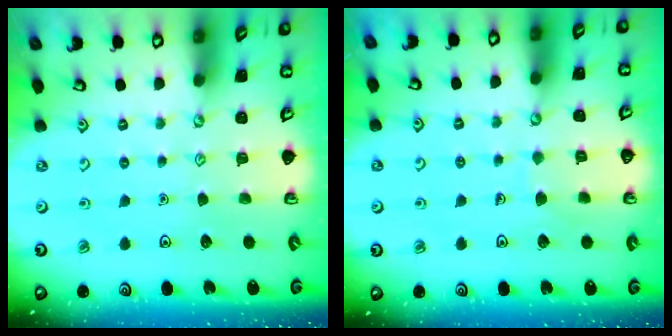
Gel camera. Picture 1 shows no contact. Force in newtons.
{"total": 4.9, "press": 4.8, "slide": 0.3}